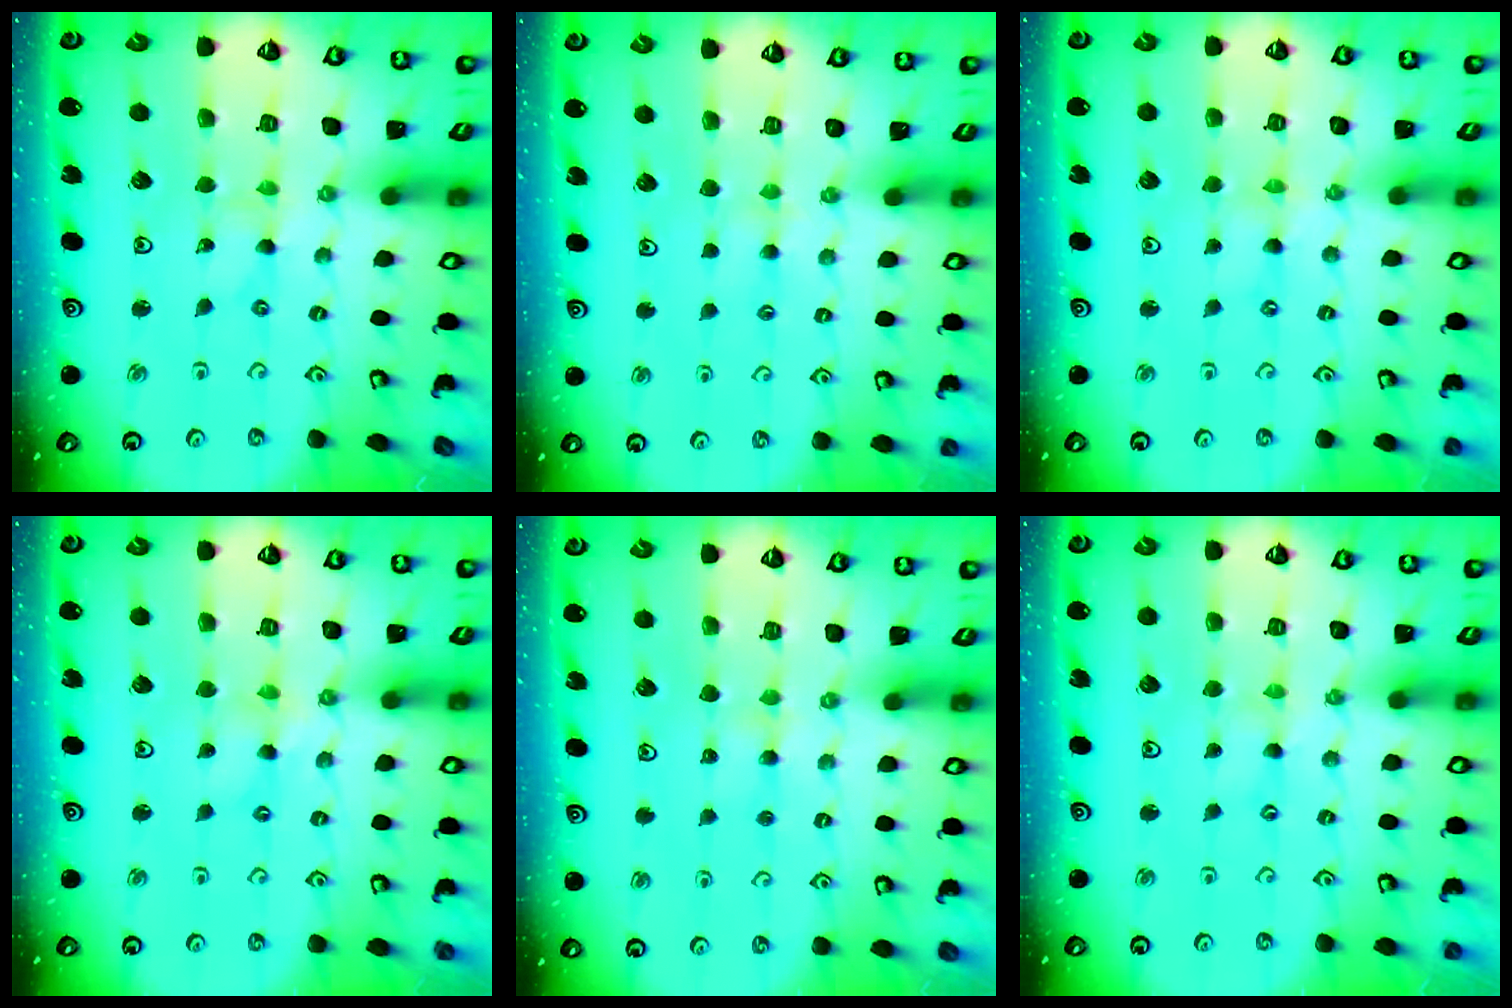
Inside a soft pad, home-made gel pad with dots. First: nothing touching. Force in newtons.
{"total": 3.0, "press": 3.0, "slide": 0.4}
{"total": 0.0}
{"total": 2.5, "press": 2.5, "slide": 0.3}
{"total": 2.9, "press": 2.9, "slide": 0.4}
{"total": 0.0}